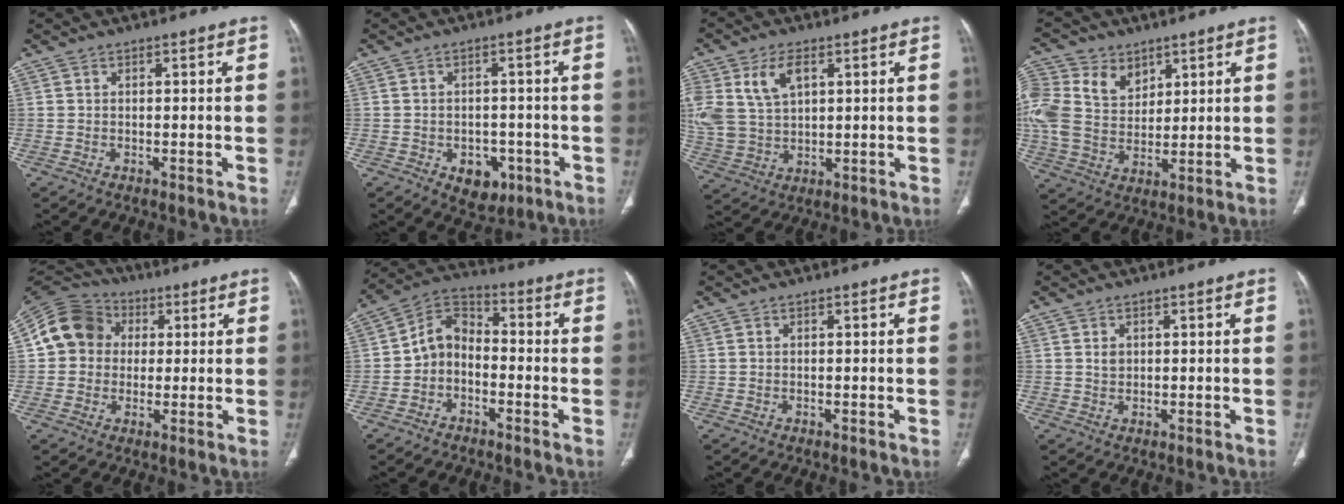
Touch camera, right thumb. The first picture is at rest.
{"total": 6.2, "force": [-2.6, 4.5, 3.5], "torque": [-0.021, 0.012, -0.025]}
{"total": 11.8, "force": [4.4, 7.3, 8.1], "torque": [-0.173, -0.006, 0.098]}
{"total": 16.5, "force": [6.3, 12.2, 9.2], "torque": [-0.208, 0.001, 0.125]}
{"total": 11.9, "force": [1.8, 10.4, 5.4], "torque": [-0.091, 0.022, 0.021]}
{"total": 7.9, "force": [-2.2, 6.1, 4.6], "torque": [-0.063, 0.039, -0.057]}
{"total": 0.0}
{"total": 1.4, "force": [0.4, 1.1, 0.8], "torque": [-0.010, -0.003, 0.012]}